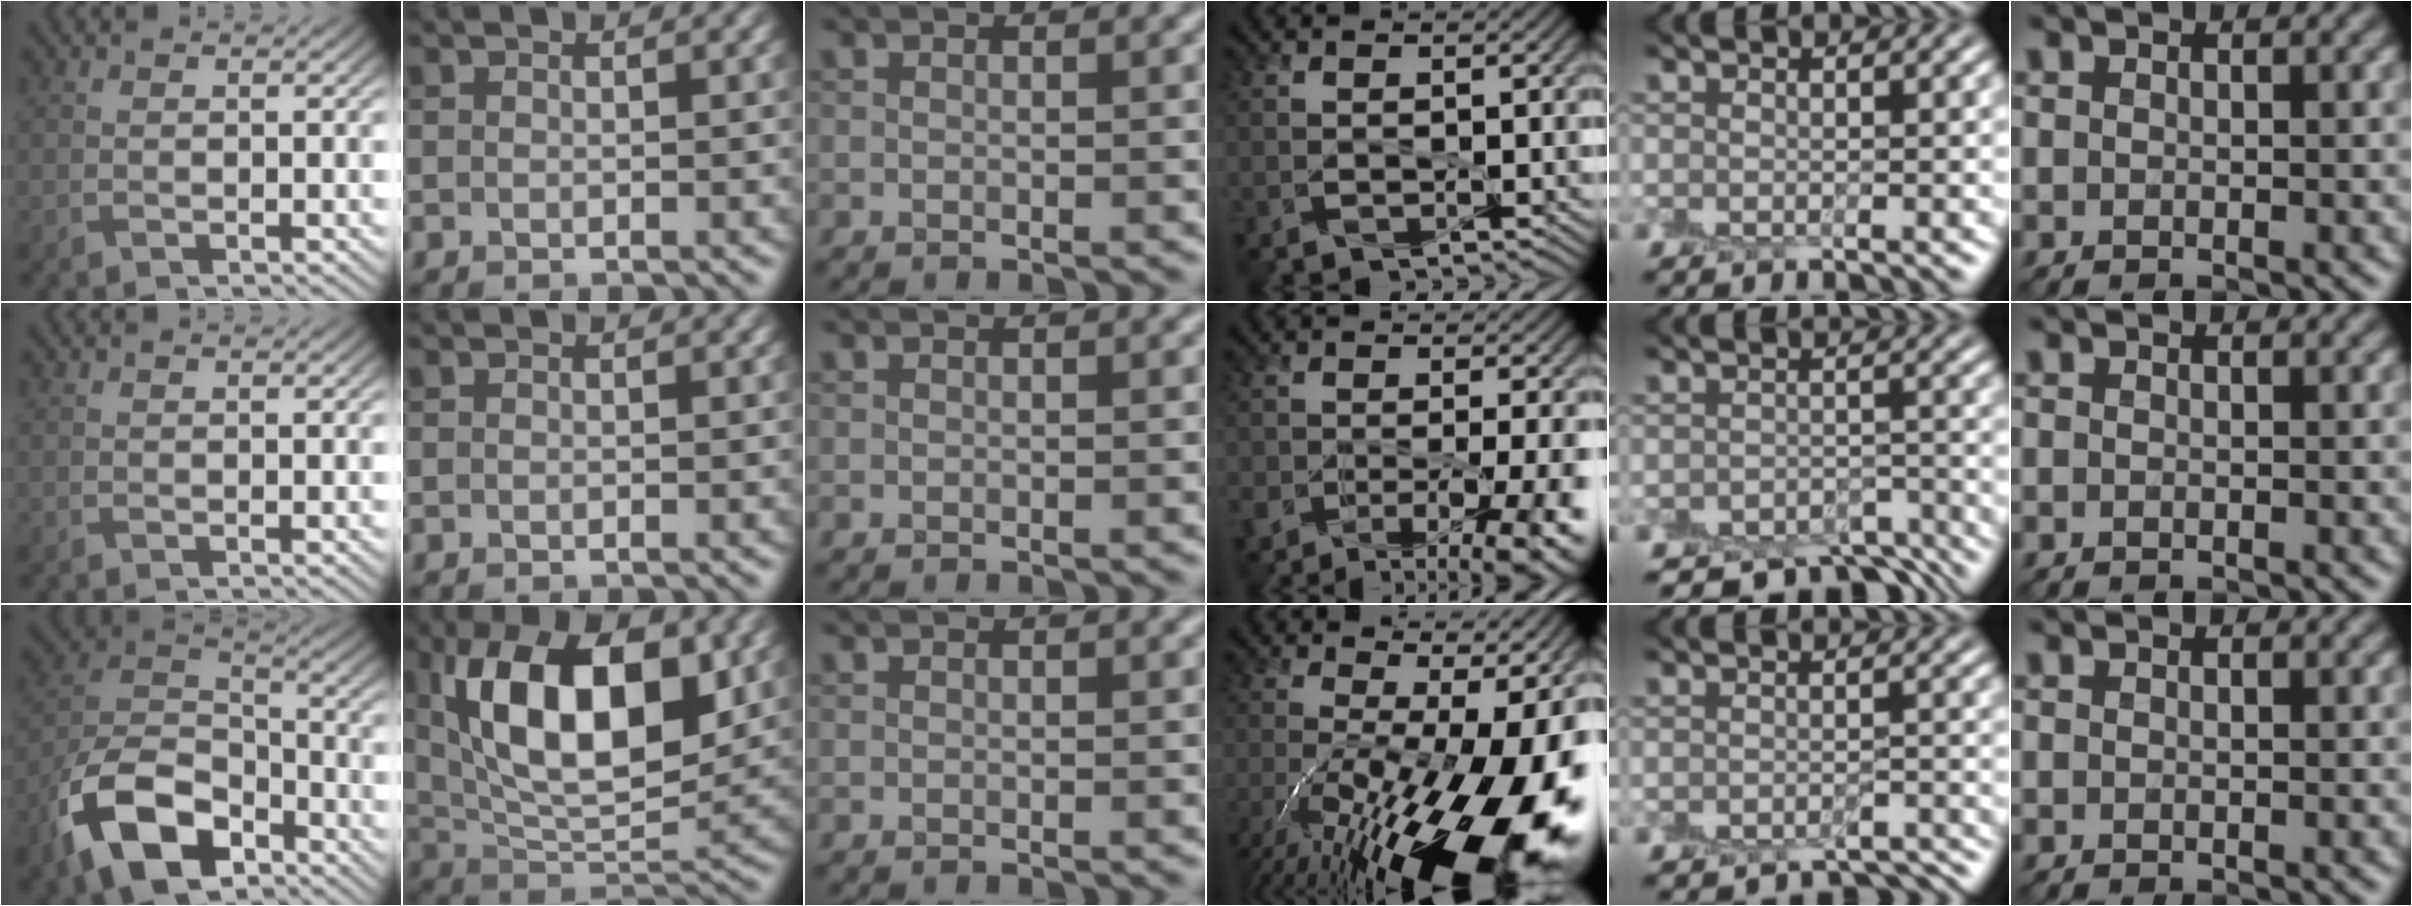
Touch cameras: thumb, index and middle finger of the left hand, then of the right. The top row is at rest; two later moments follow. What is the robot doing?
{"motion": "peel", "object": "envelope seal"}